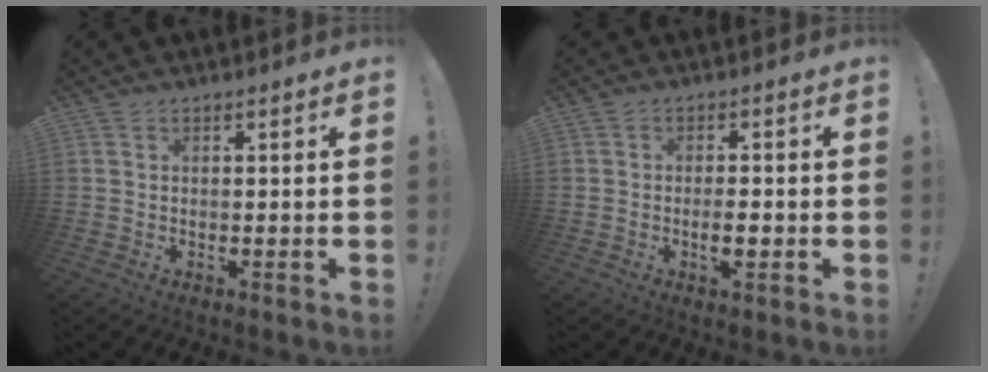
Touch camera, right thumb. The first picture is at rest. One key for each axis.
{"total": 3.6, "fx": -1.3, "fy": 0.9, "fz": 3.3, "tx": -0.044, "ty": 0.001, "tz": -0.024}